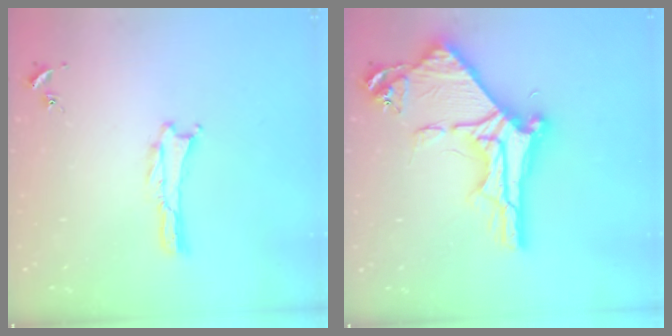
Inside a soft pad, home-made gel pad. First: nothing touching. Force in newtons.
{"total": 10.7, "press": 10.6, "slide": 1.2}